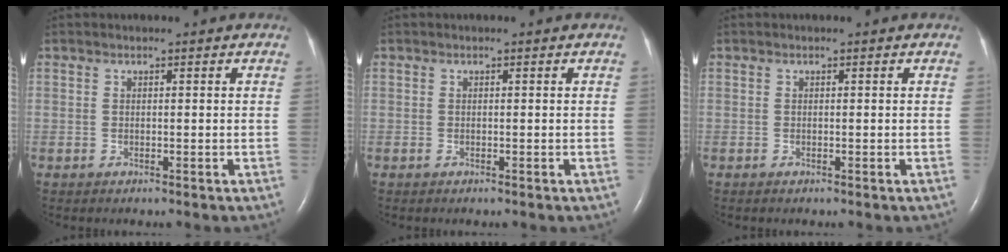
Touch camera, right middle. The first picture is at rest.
{"total": 0.0}
{"total": 0.0}